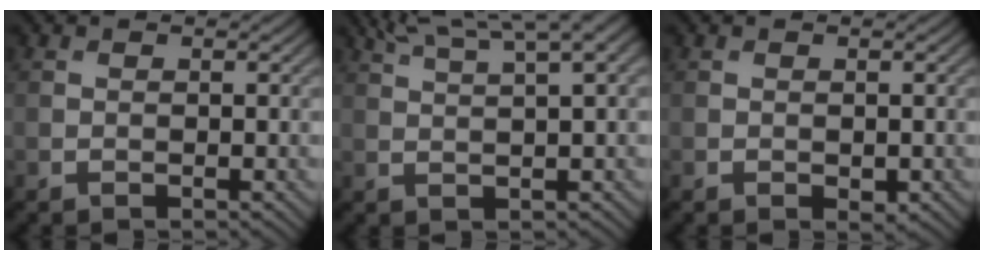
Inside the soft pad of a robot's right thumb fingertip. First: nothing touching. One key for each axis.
{"total": 7.1, "fx": 4.6, "fy": 1.1, "fz": 5.3, "tx": -0.094, "ty": 0.024, "tz": 0.074}
{"total": 0.9, "fx": -0.3, "fy": 0.6, "fz": 0.7, "tx": -0.010, "ty": -0.006, "tz": -0.002}